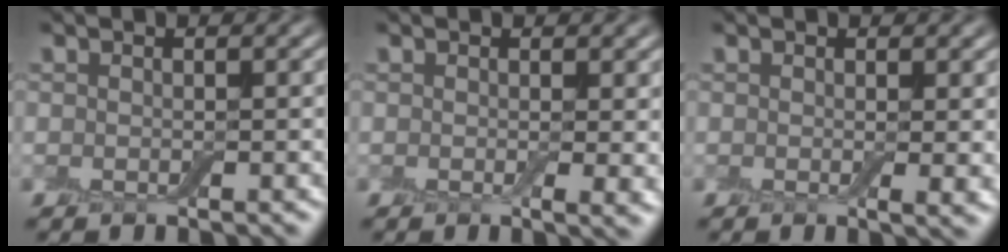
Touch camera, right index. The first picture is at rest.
{"total": 2.0, "force": [0.2, 0.4, 1.9], "torque": [-0.023, -0.009, 0.004]}
{"total": 1.9, "force": [0.3, 0.4, 1.8], "torque": [-0.020, -0.009, 0.005]}